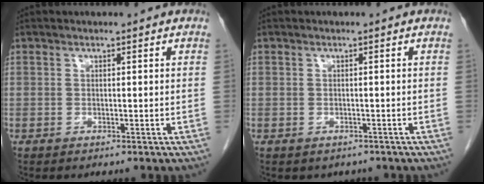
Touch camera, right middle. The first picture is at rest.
{"total": 1.8, "force": [-1.4, 1.0, 0.2], "torque": [-0.006, -0.001, -0.018]}